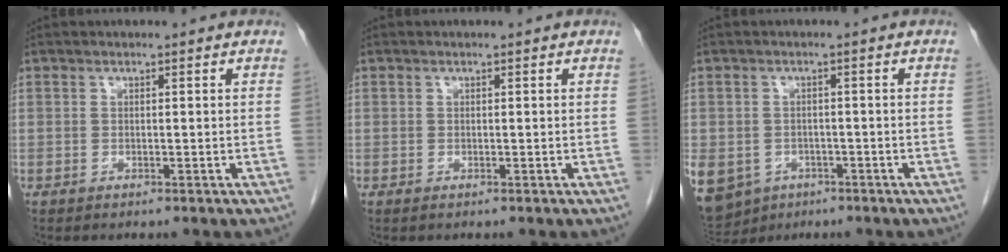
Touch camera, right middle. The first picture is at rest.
{"total": 0.0}
{"total": 14.9, "force": [-7.2, 11.8, 5.6], "torque": [-0.175, -0.007, -0.092]}